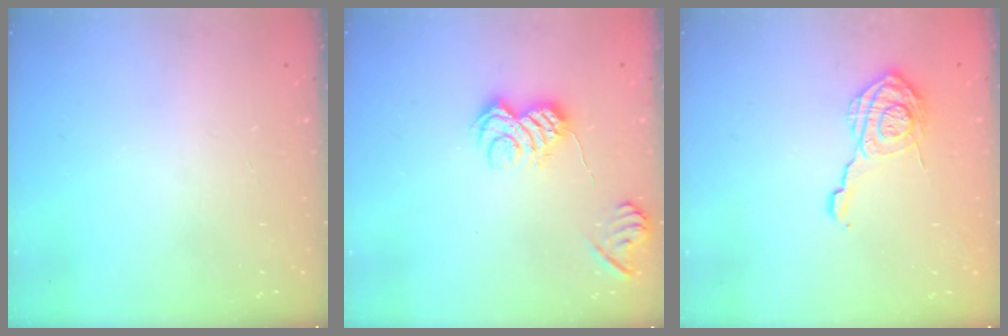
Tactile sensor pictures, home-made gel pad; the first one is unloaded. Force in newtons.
{"total": 8.8, "press": 8.7, "slide": 1.3}
{"total": 15.7, "press": 15.6, "slide": 0.9}